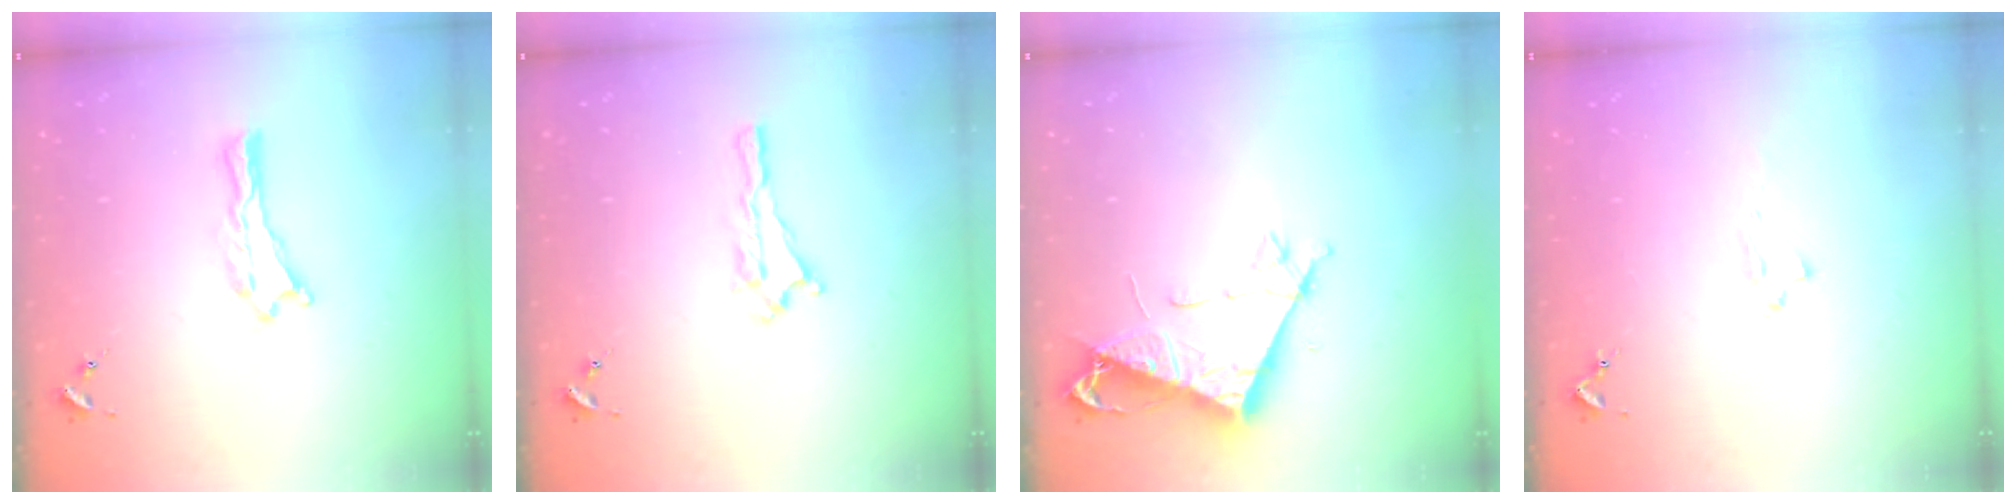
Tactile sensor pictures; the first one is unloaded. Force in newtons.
{"total": 1.5, "press": 1.4, "slide": 0.2}
{"total": 7.7, "press": 7.6, "slide": 1.2}
{"total": 2.0, "press": 2.0, "slide": 0.4}